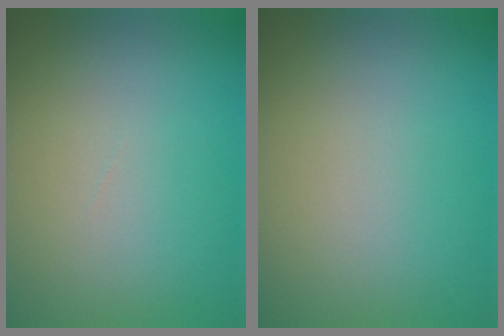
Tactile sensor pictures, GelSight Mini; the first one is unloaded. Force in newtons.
{"total": 0.0}